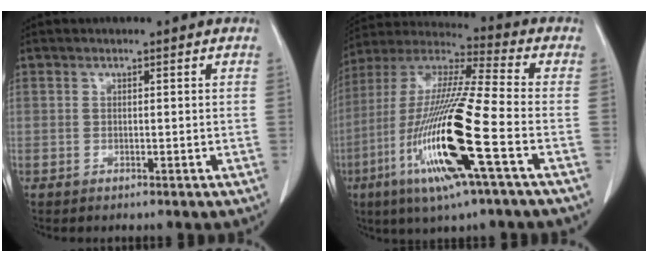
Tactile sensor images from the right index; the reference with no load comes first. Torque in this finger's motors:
{"motor_torque": [2.14, 0.00, 1.05, 0.21]}